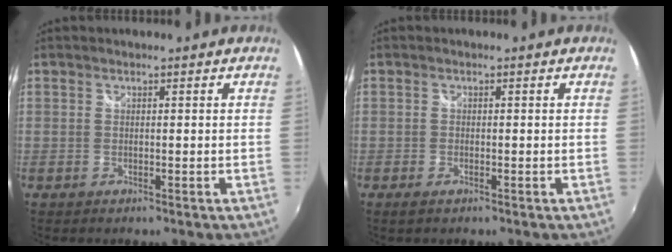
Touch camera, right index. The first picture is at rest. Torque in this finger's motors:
{"motor_torque": [0.10, 0.04, 0.00, 0.00]}